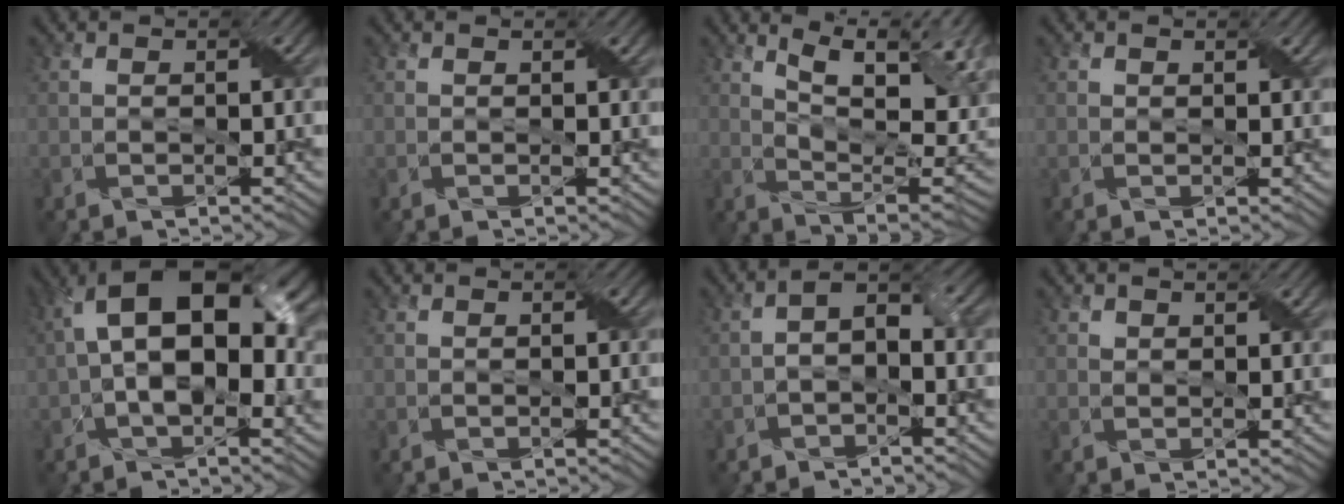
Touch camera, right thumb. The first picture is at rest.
{"total": 0.0}
{"total": 14.0, "force": [6.4, 5.1, 11.3], "torque": [-0.189, 0.017, 0.100]}
{"total": 0.7, "force": [0.5, 0.4, 0.2], "torque": [-0.005, -0.002, 0.011]}
{"total": 15.2, "force": [2.0, 8.4, 12.5], "torque": [-0.211, 0.009, 0.031]}
{"total": 0.0}
{"total": 3.6, "force": [-0.8, 1.9, 3.0], "torque": [-0.053, 0.010, -0.021]}
{"total": 1.2, "force": [0.9, 0.8, 0.3], "torque": [-0.009, -0.001, 0.017]}